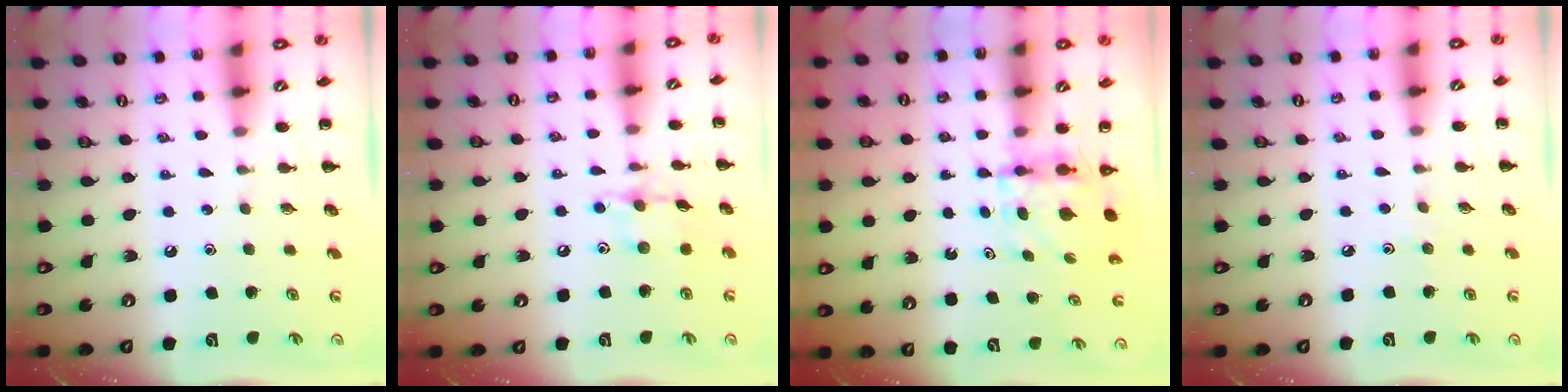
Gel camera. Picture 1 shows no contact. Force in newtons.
{"total": 9.2, "press": 9.2, "slide": 0.4}
{"total": 3.9, "press": 3.9, "slide": 0.3}
{"total": 2.4, "press": 2.2, "slide": 1.0}